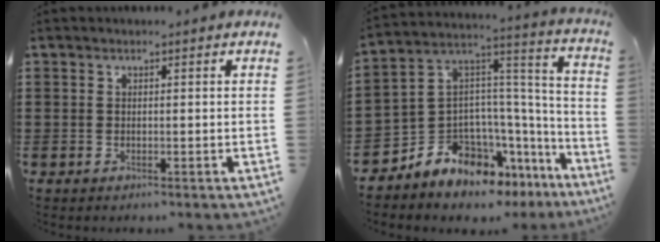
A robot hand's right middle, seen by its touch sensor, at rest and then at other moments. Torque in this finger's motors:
{"motor_torque": [1.19, -0.95, 0.41, 0.21]}